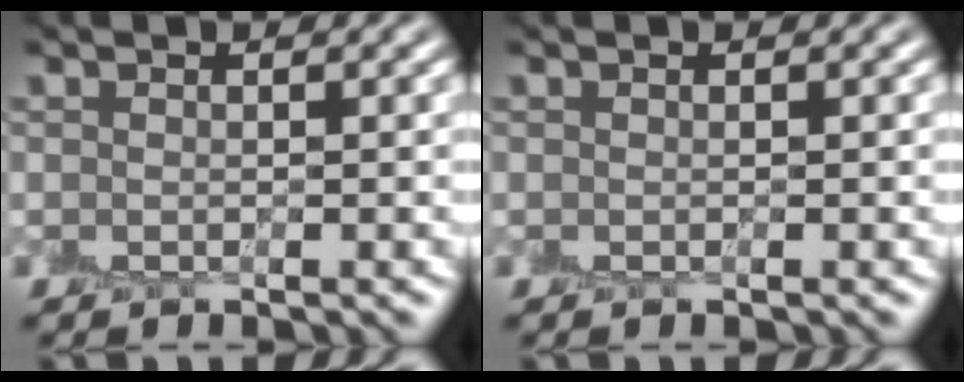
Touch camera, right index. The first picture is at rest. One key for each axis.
{"total": 0.0}